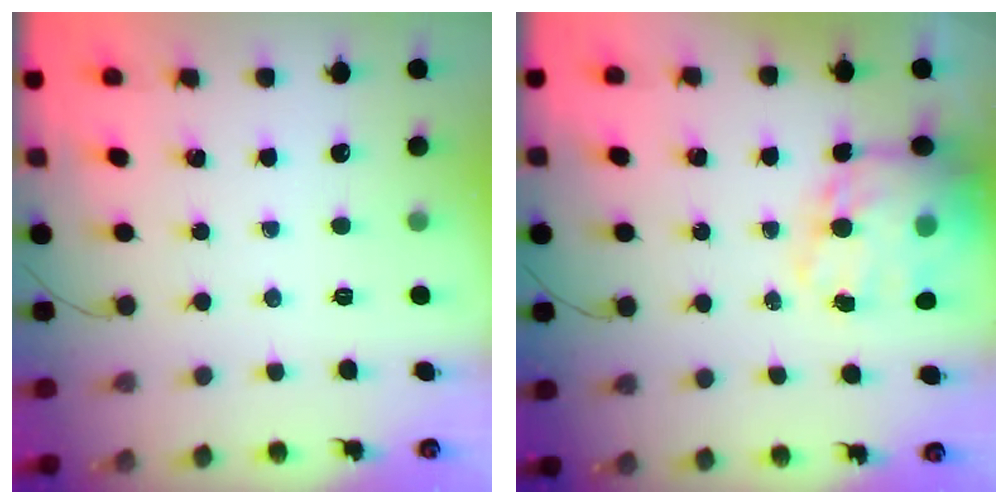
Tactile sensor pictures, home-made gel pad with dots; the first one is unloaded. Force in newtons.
{"total": 20.5, "press": 20.0, "slide": 4.6}